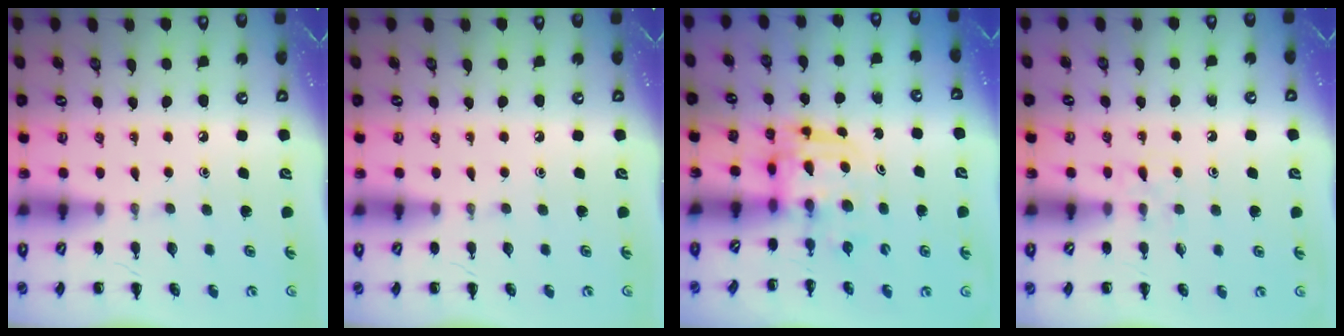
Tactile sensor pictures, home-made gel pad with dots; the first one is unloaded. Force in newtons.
{"total": 0.0}
{"total": 3.0, "press": 3.0, "slide": 0.3}
{"total": 4.3, "press": 4.0, "slide": 1.6}